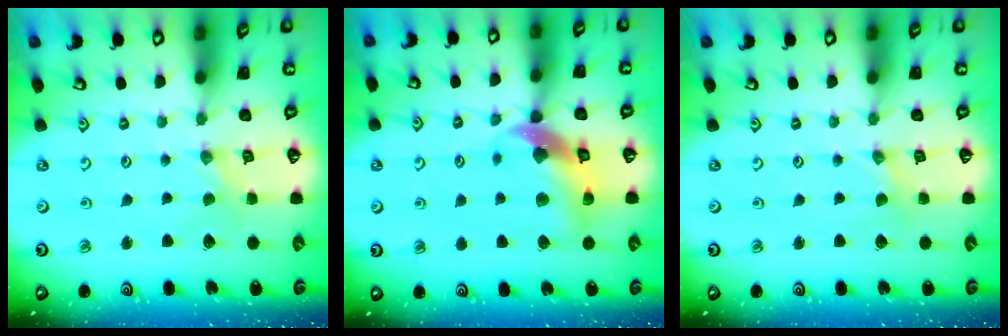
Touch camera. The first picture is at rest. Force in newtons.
{"total": 12.4, "press": 12.3, "slide": 1.6}
{"total": 0.0}